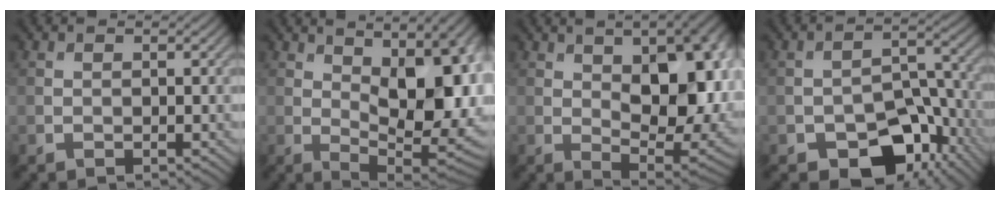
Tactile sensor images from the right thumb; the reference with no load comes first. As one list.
[{"total": 16.6, "force": [2.6, 7.6, 14.5], "torque": [-0.180, 0.001, 0.050]}, {"total": 17.1, "force": [2.6, 8.7, 14.4], "torque": [-0.188, -0.006, 0.049]}, {"total": 11.0, "force": [-6.1, 6.4, 6.5], "torque": [-0.090, -0.011, -0.101]}]